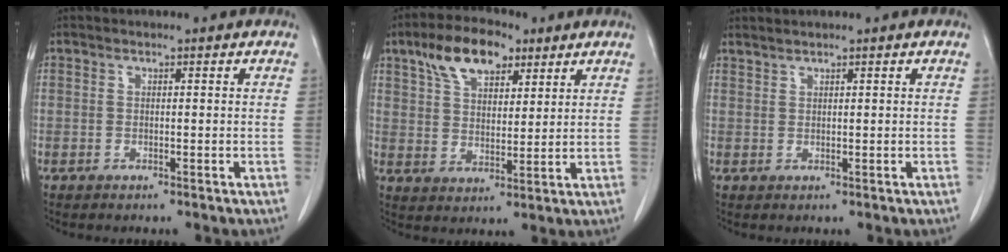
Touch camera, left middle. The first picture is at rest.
{"total": 9.9, "force": [5.9, 4.7, 6.4], "torque": [-0.122, 0.023, 0.108]}
{"total": 1.0, "force": [1.0, -0.1, 0.1], "torque": [-0.004, 0.003, 0.024]}